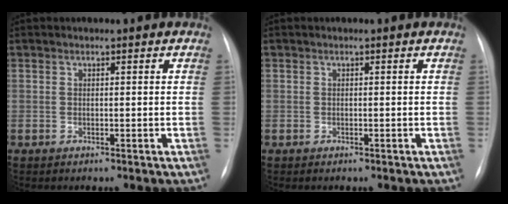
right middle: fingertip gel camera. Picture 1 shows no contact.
{"total": 0.0}